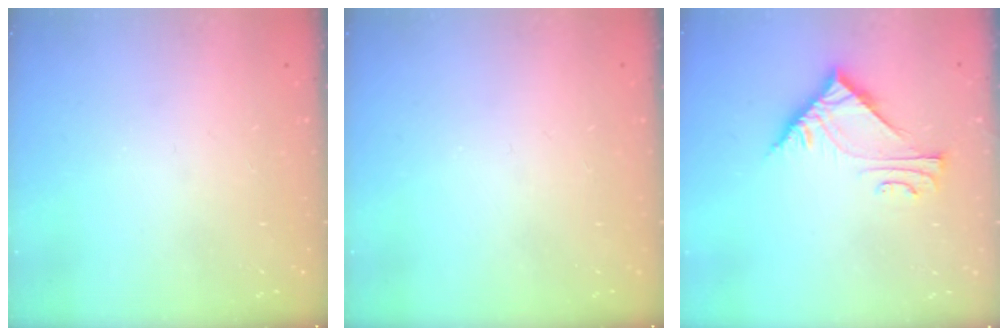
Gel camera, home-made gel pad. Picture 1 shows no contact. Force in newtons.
{"total": 0.0}
{"total": 7.2, "press": 7.2, "slide": 0.3}